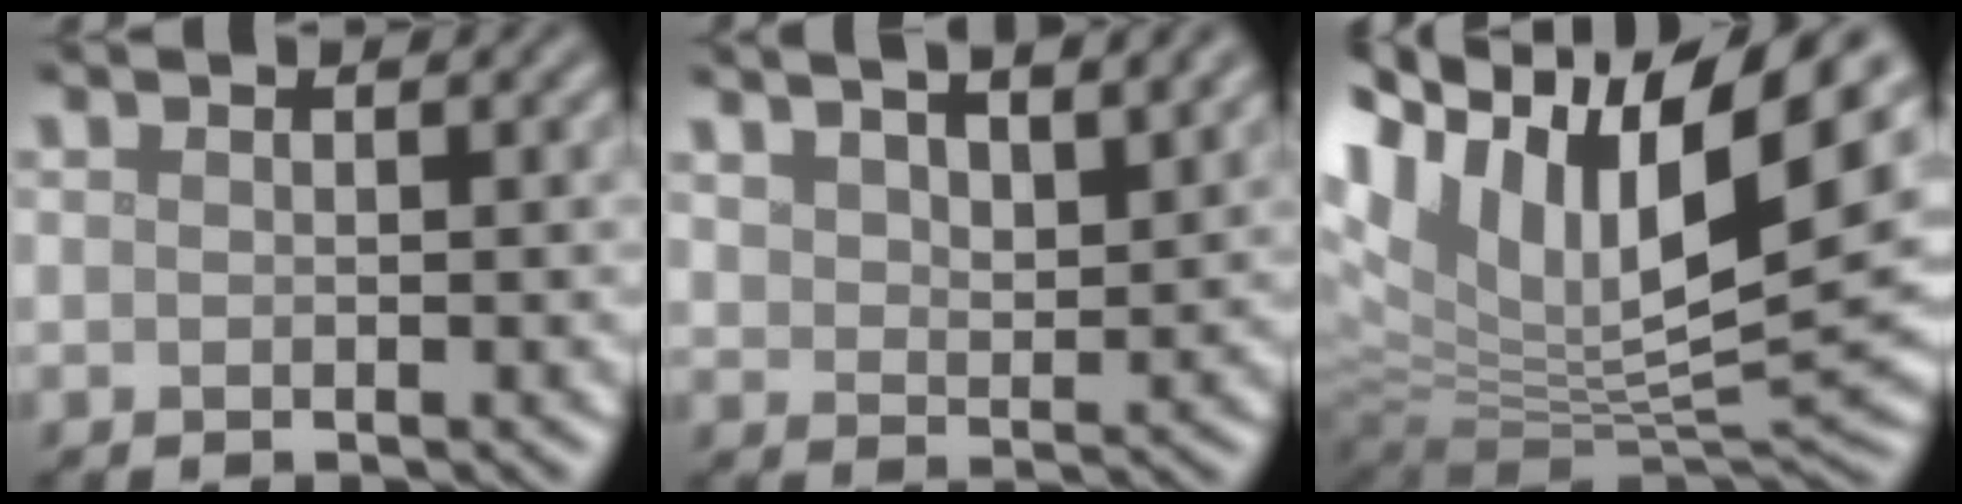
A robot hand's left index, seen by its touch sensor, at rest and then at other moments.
{"total": 8.5, "force": [5.6, 3.6, 5.3], "torque": [-0.076, 0.026, 0.070]}
{"total": 16.7, "force": [6.3, 8.0, 13.3], "torque": [-0.258, 0.011, 0.110]}